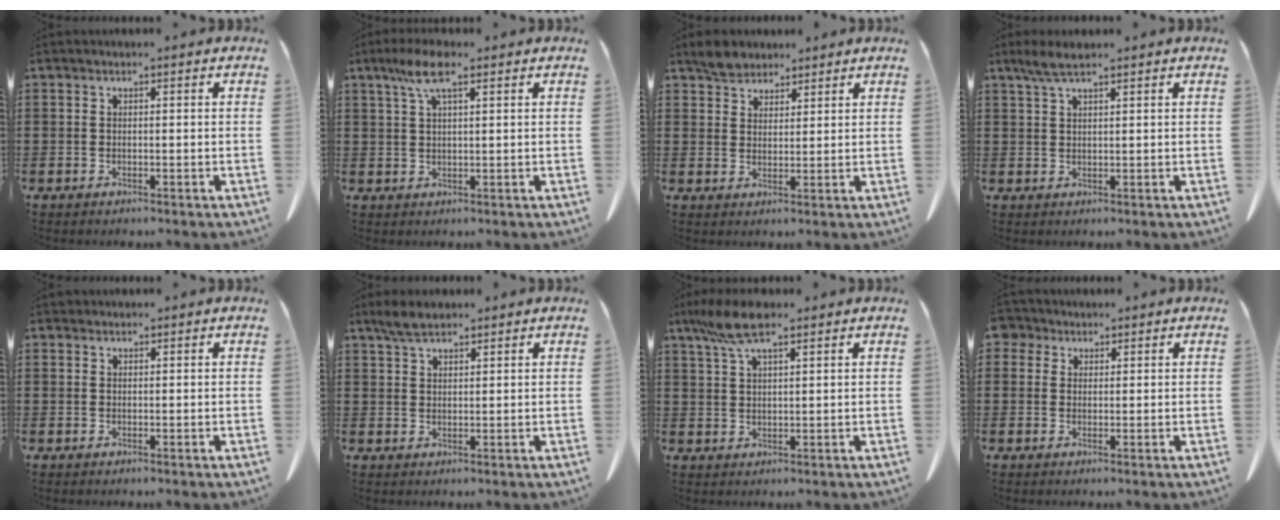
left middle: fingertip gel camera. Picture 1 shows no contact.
{"total": 5.2, "force": [2.7, 1.3, 4.3], "torque": [-0.090, 0.007, 0.047]}
{"total": 3.8, "force": [3.2, 1.8, 0.6], "torque": [-0.025, 0.005, 0.064]}
{"total": 3.4, "force": [2.3, 0.8, 2.5], "torque": [-0.053, 0.001, 0.042]}
{"total": 0.6, "force": [0.6, 0.3, 0.0], "torque": [-0.003, 0.001, 0.012]}
{"total": 3.4, "force": [2.7, 1.1, 1.8], "torque": [-0.041, 0.003, 0.051]}
{"total": 6.9, "force": [4.3, 1.8, 5.1], "torque": [-0.117, 0.000, 0.076]}
{"total": 2.6, "force": [1.8, 1.7, 0.6], "torque": [-0.014, 0.004, 0.033]}